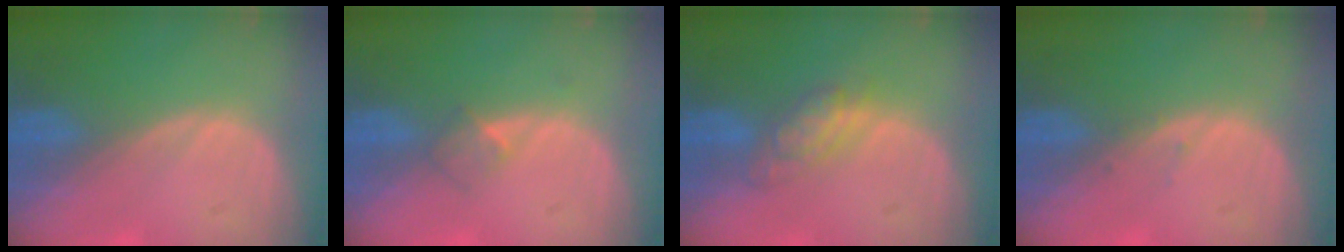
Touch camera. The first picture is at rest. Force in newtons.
{"total": 2.3, "press": 2.0, "slide": 1.1}
{"total": 5.4, "press": 4.7, "slide": 2.7}
{"total": 0.7, "press": 0.4, "slide": 0.5}